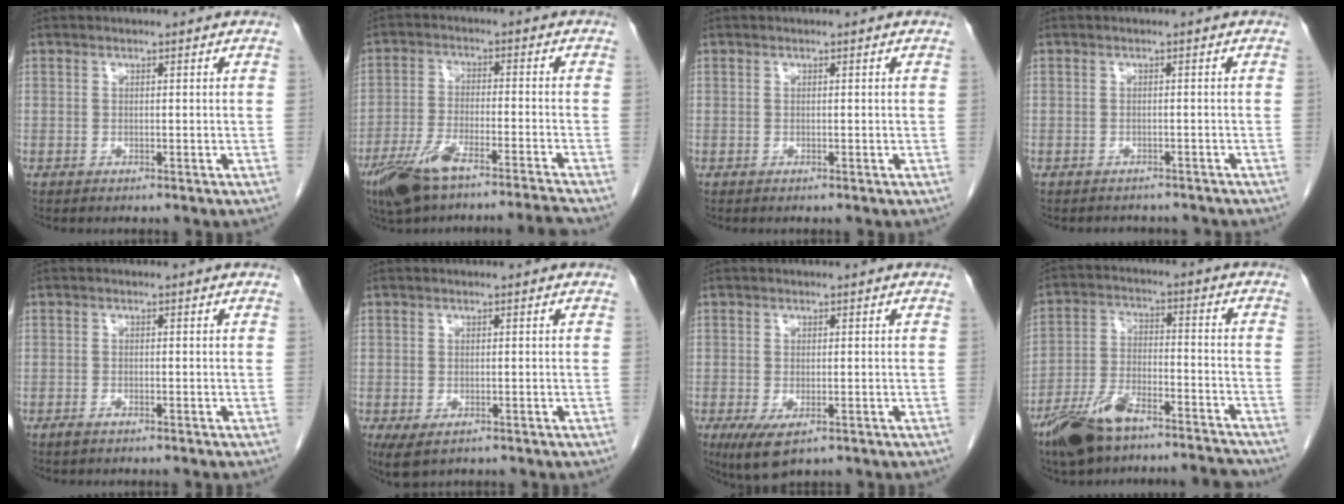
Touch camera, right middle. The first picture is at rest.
{"total": 11.3, "force": [-9.1, -0.2, 6.7], "torque": [-0.118, -0.014, -0.155]}
{"total": 0.0}
{"total": 4.6, "force": [-4.2, 1.6, 0.8], "torque": [-0.006, 0.000, -0.046]}
{"total": 1.1, "force": [-0.9, 0.1, 0.6], "torque": [-0.016, -0.001, -0.015]}
{"total": 4.0, "force": [-2.3, 2.1, 2.6], "torque": [-0.047, -0.011, -0.033]}
{"total": 4.8, "force": [-2.6, 1.8, 3.6], "torque": [-0.065, -0.014, -0.036]}
{"total": 13.3, "force": [-11.2, 3.0, 6.6], "torque": [-0.122, 0.013, -0.194]}